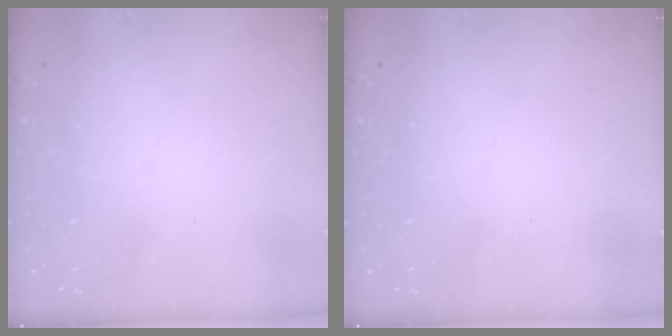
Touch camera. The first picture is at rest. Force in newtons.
{"total": 0.0}